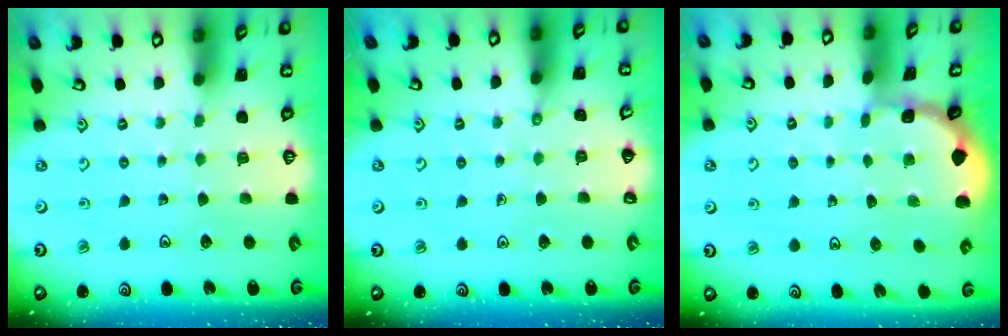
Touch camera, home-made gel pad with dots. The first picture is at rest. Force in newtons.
{"total": 2.5, "press": 2.5, "slide": 0.4}
{"total": 0.9, "press": 0.8, "slide": 0.2}